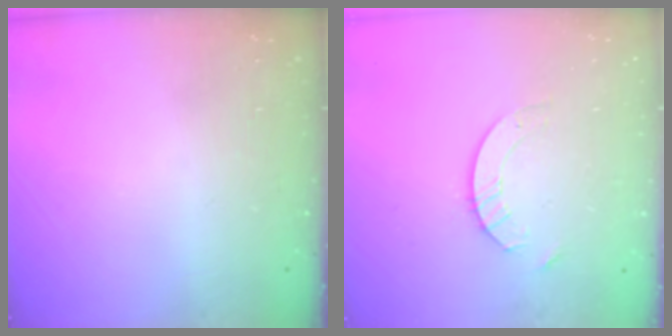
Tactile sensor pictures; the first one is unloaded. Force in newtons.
{"total": 4.9, "press": 4.9, "slide": 0.5}